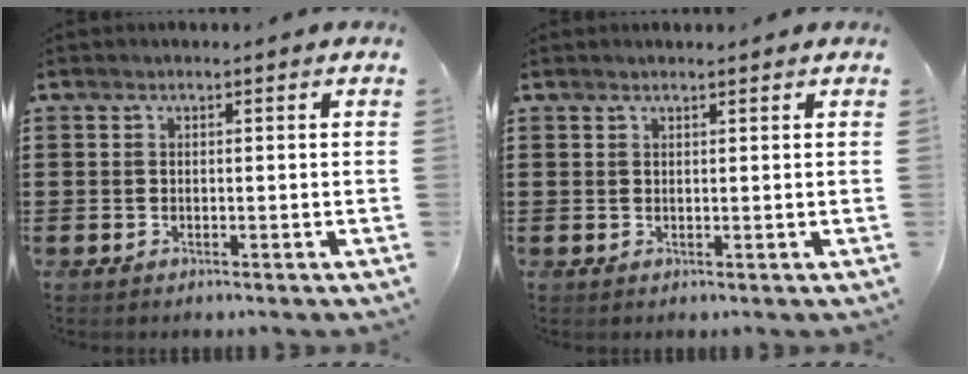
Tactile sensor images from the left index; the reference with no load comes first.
{"total": 0.8, "force": [0.7, 0.0, 0.4], "torque": [-0.008, -0.001, 0.014]}